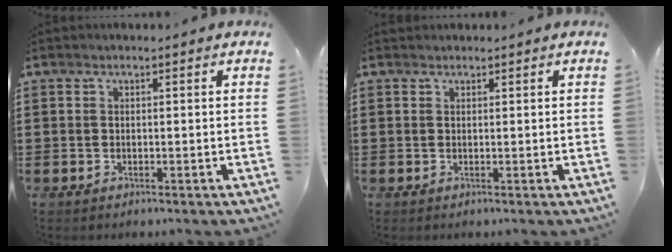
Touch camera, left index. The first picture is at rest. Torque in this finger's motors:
{"motor_torque": [0.07, -0.11, -0.04, -0.01]}